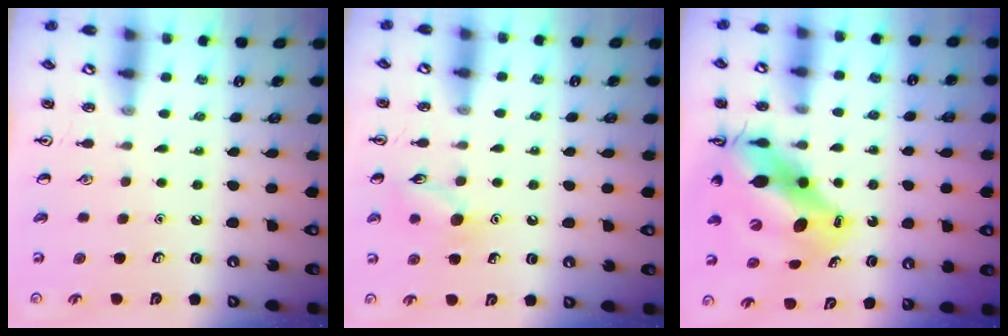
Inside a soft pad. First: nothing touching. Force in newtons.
{"total": 8.6, "press": 8.5, "slide": 0.9}
{"total": 15.4, "press": 14.7, "slide": 4.6}